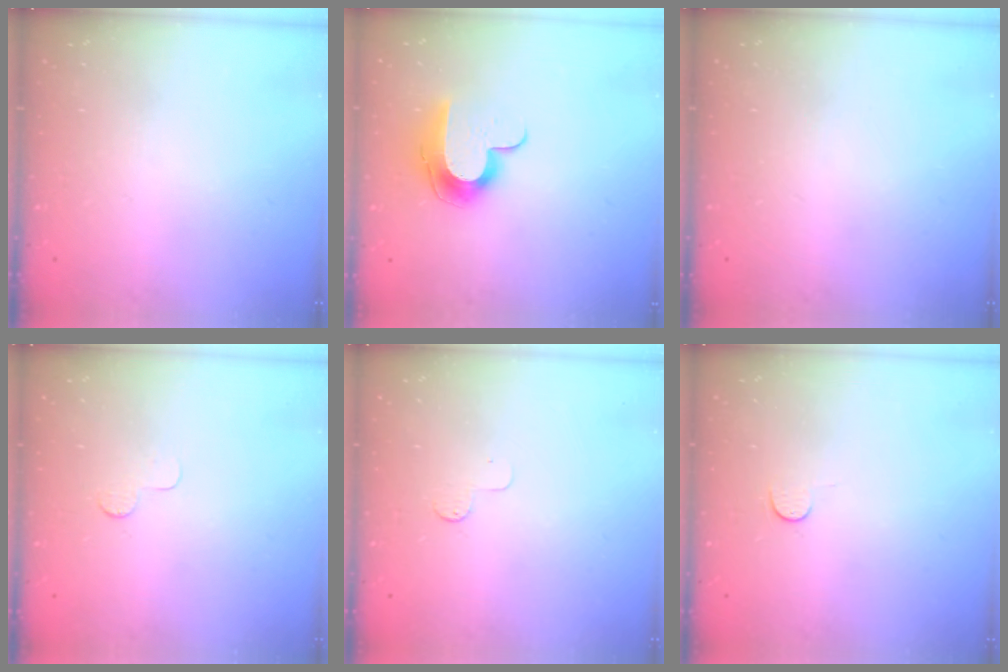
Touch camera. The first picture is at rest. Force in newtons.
{"total": 10.2, "press": 10.2, "slide": 0.5}
{"total": 0.0}
{"total": 3.0, "press": 2.9, "slide": 0.3}
{"total": 2.6, "press": 2.6, "slide": 0.3}
{"total": 2.8, "press": 2.8, "slide": 0.4}